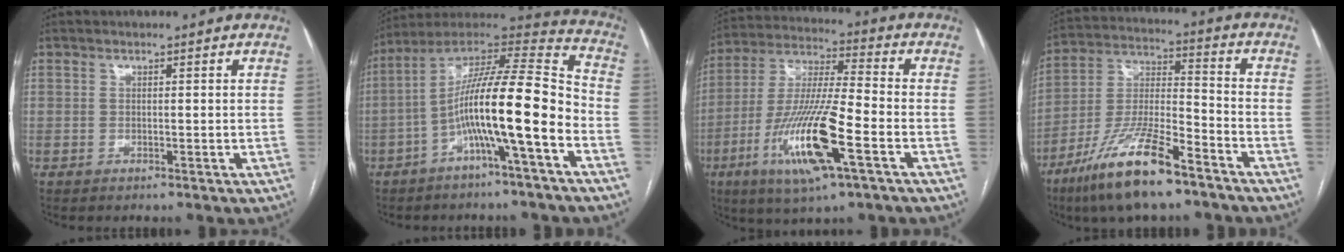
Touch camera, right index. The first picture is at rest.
{"total": 16.9, "force": [-5.2, 0.7, 16.0], "torque": [-0.274, 0.024, -0.092]}
{"total": 16.7, "force": [-6.4, 1.8, 15.3], "torque": [-0.310, -0.019, -0.115]}
{"total": 16.0, "force": [-10.6, 2.9, 11.6], "torque": [-0.241, -0.023, -0.195]}